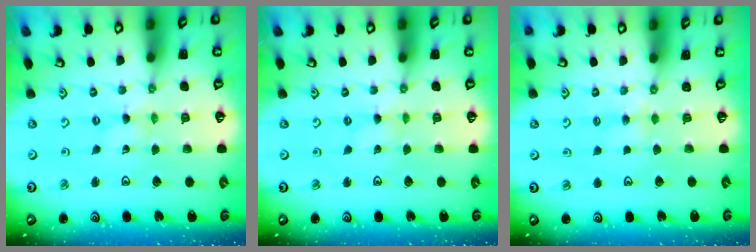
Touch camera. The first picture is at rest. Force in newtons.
{"total": 0.8, "press": 0.8, "slide": 0.1}
{"total": 3.6, "press": 3.5, "slide": 0.6}